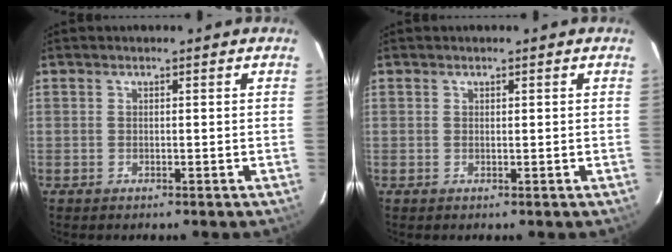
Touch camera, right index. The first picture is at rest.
{"total": 0.0}